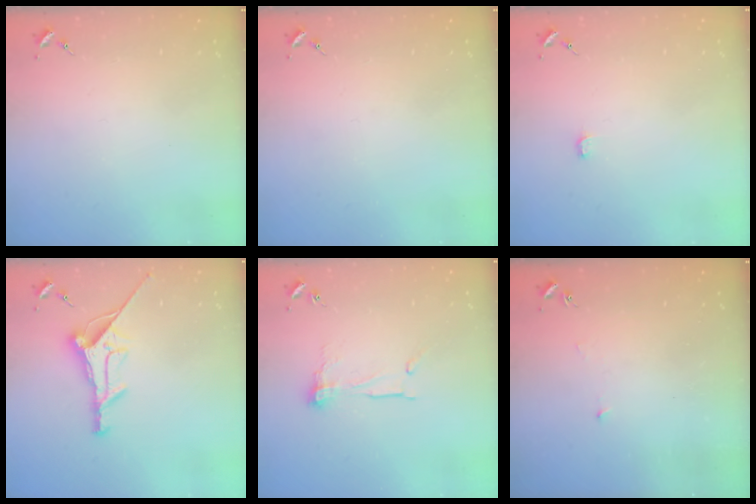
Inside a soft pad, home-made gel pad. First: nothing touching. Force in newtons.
{"total": 0.0}
{"total": 2.2, "press": 2.2, "slide": 0.2}
{"total": 11.7, "press": 11.7, "slide": 0.8}
{"total": 8.8, "press": 8.7, "slide": 0.7}
{"total": 3.3, "press": 3.3, "slide": 0.3}